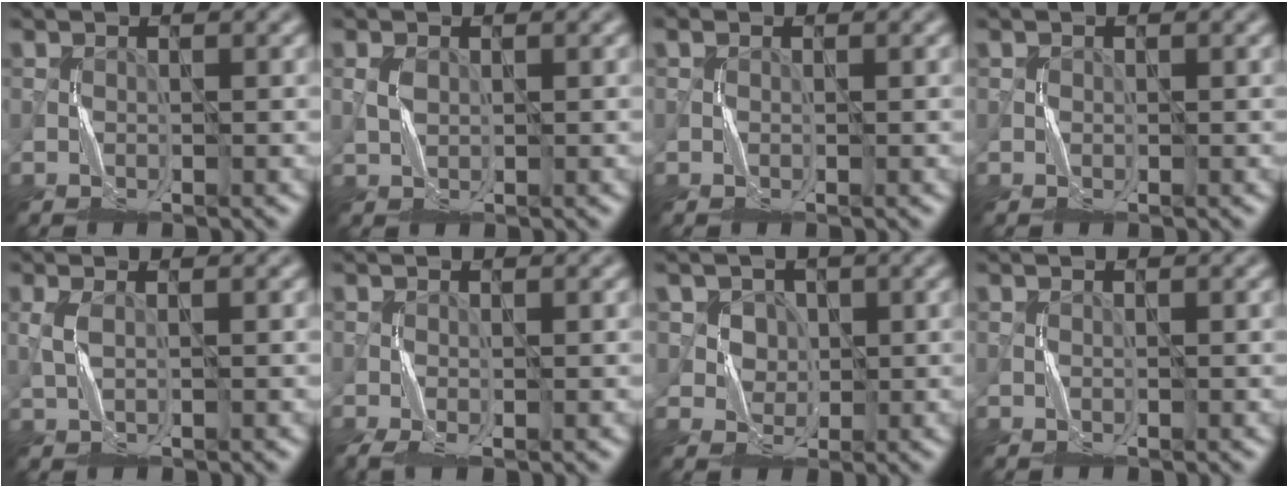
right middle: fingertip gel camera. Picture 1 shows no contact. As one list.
[{"total": 0.7, "force": [0.2, 0.6, 0.2], "torque": [-0.013, 0.003, 0.009]}, {"total": 0.5, "force": [0.1, 0.5, 0.2], "torque": [-0.002, 0.002, 0.002]}, {"total": 0.5, "force": [0.0, 0.5, 0.0], "torque": [0.000, 0.001, 0.002]}, {"total": 1.0, "force": [0.4, 0.3, 0.9], "torque": [-0.026, 0.004, 0.011]}, {"total": 2.4, "force": [-1.3, 0.7, 1.9], "torque": [-0.051, -0.006, -0.024]}, {"total": 5.0, "force": [2.5, 4.1, 1.4], "torque": [-0.035, 0.004, 0.040]}, {"total": 0.0}]